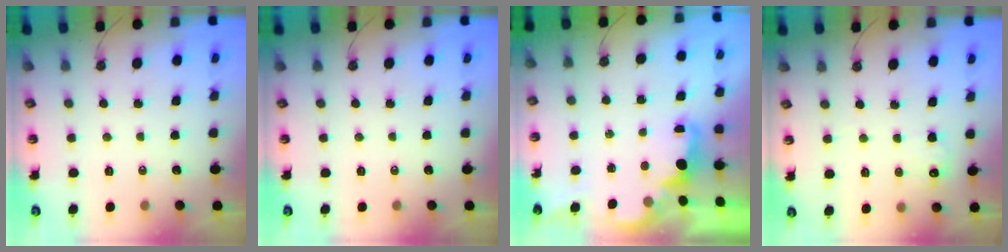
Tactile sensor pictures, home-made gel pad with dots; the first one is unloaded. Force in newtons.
{"total": 0.0}
{"total": 2.0, "press": 1.9, "slide": 0.8}
{"total": 6.3, "press": 6.3, "slide": 0.5}